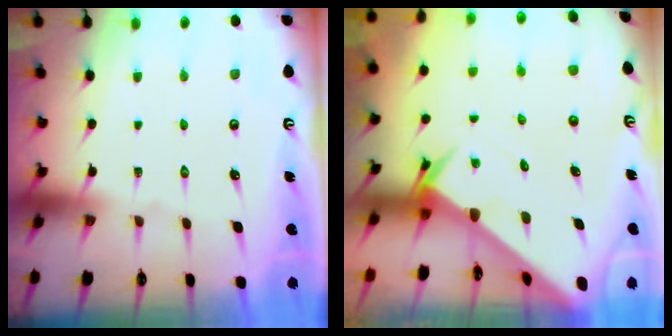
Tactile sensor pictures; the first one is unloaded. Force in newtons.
{"total": 2.7, "press": 2.7, "slide": 0.1}